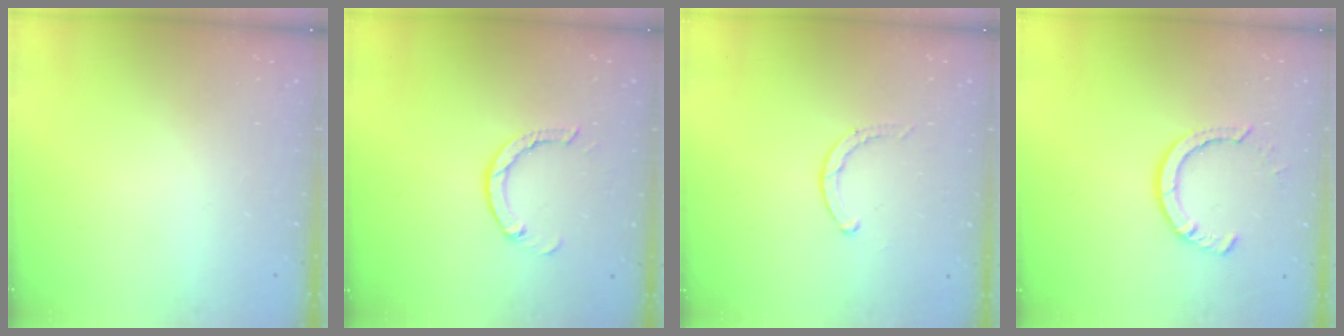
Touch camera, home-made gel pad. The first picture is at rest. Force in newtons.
{"total": 3.6, "press": 3.6, "slide": 0.2}
{"total": 1.9, "press": 1.8, "slide": 0.3}
{"total": 7.5, "press": 7.4, "slide": 1.0}